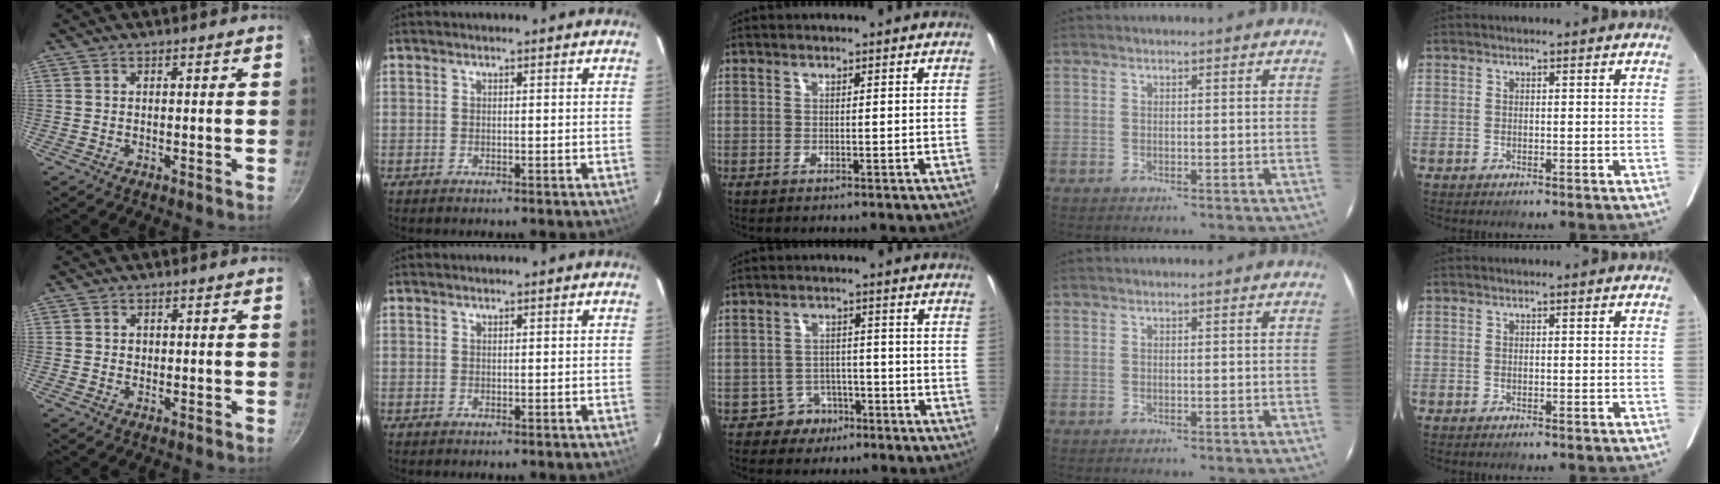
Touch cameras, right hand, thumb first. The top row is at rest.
{"thumb": {"total": 0.7, "force": [0.0, 0.7, 0.2], "torque": [0.001, 0.003, 0.000]}, "middle": {"total": 4.8, "force": [-3.2, 3.5, 0.3], "torque": [-0.010, 0.019, -0.046]}}